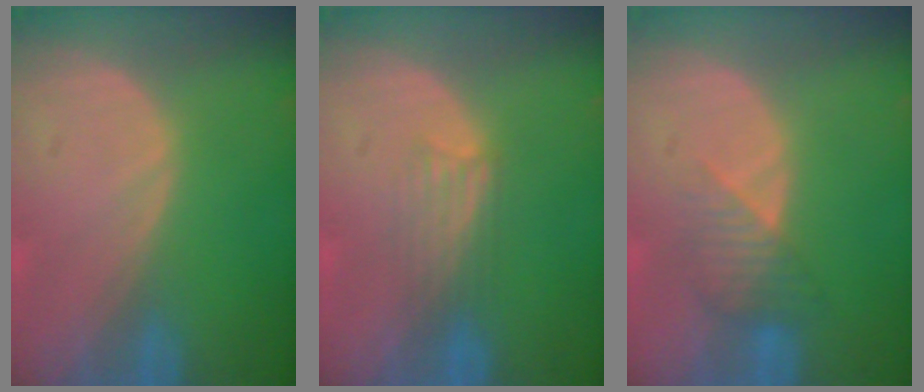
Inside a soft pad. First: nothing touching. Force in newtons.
{"total": 3.1, "press": 2.8, "slide": 1.2}
{"total": 3.5, "press": 3.3, "slide": 1.2}